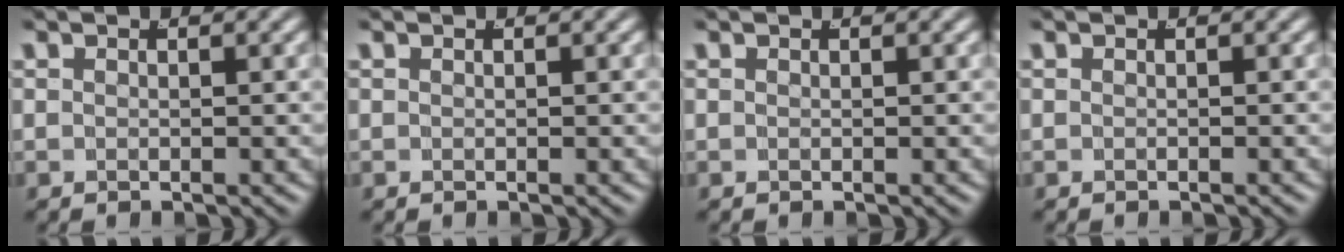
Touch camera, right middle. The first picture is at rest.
{"total": 0.0}
{"total": 0.0}
{"total": 0.0}